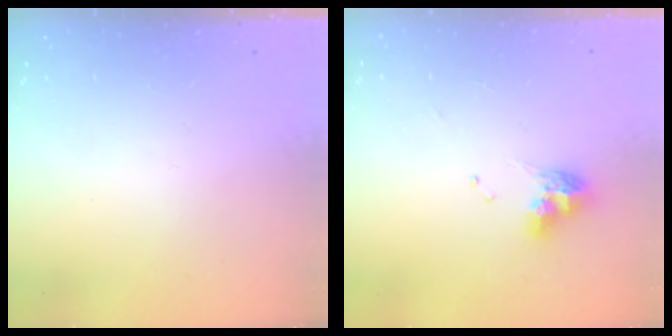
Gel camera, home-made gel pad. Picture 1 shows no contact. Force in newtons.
{"total": 8.8, "press": 8.7, "slide": 1.1}